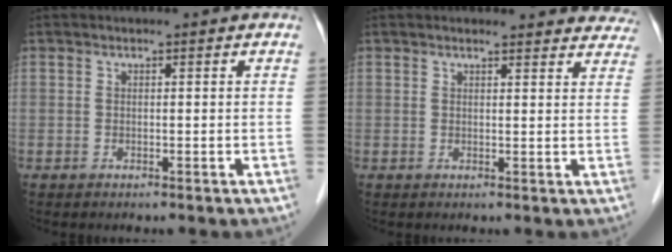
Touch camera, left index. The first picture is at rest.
{"total": 10.9, "force": [10.4, 2.6, 2.0], "torque": [0.018, -0.009, 0.081]}